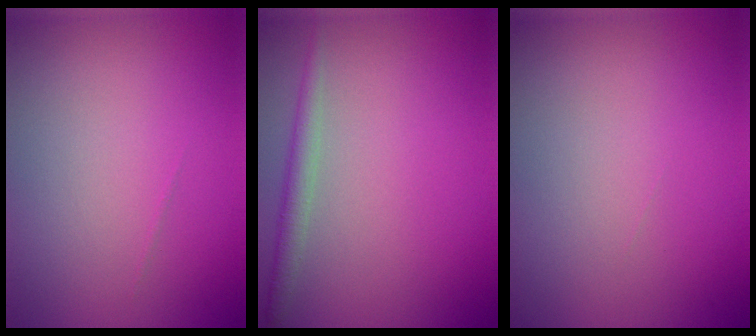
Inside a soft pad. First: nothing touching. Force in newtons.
{"total": 1.9, "press": 1.9, "slide": 0.0}
{"total": 0.0}